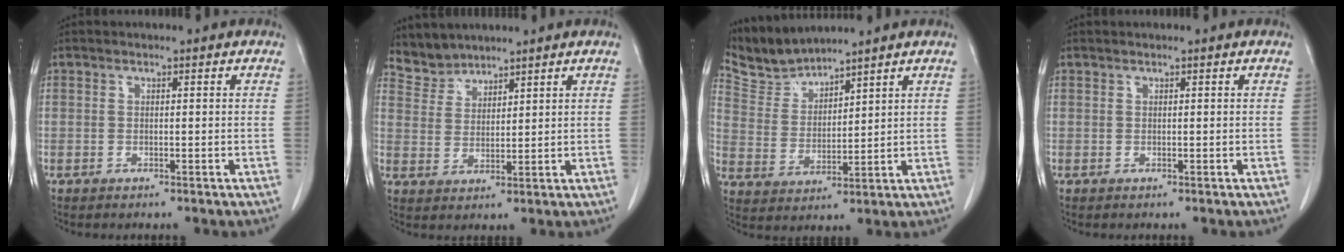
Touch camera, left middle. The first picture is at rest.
{"total": 4.1, "force": [3.9, 1.0, -0.7], "torque": [0.012, 0.007, 0.086]}
{"total": 6.3, "force": [6.3, 0.2, -0.3], "torque": [-0.010, 0.005, 0.143]}
{"total": 0.0}